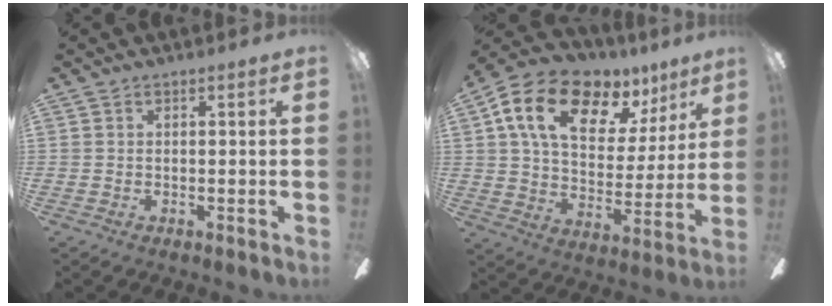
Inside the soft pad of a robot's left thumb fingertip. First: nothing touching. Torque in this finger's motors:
{"motor_torque": [0.57, 0.73, 1.71, -1.06, 0.50]}